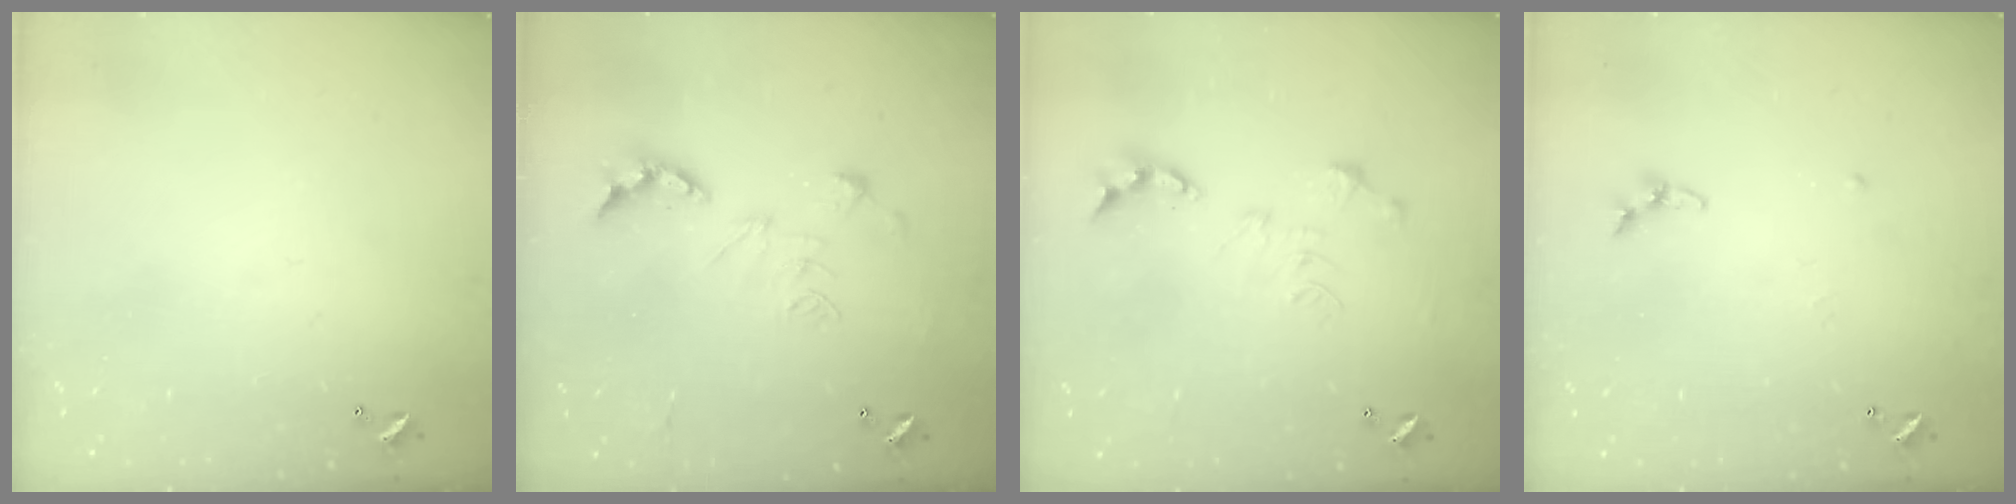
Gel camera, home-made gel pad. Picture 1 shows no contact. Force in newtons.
{"total": 2.5, "press": 2.0, "slide": 1.5}
{"total": 0.0}
{"total": 6.2, "press": 6.1, "slide": 0.7}